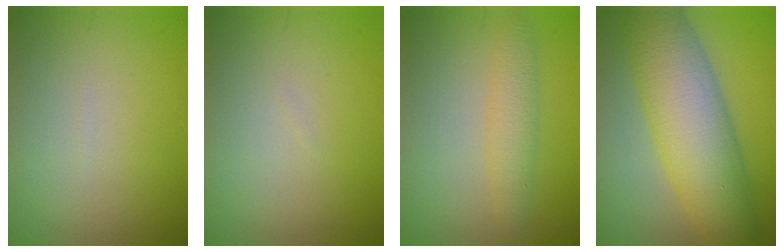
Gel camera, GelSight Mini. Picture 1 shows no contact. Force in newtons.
{"total": 0.0}
{"total": 2.5, "press": 2.5, "slide": 0.2}
{"total": 10.8, "press": 10.8, "slide": 0.3}